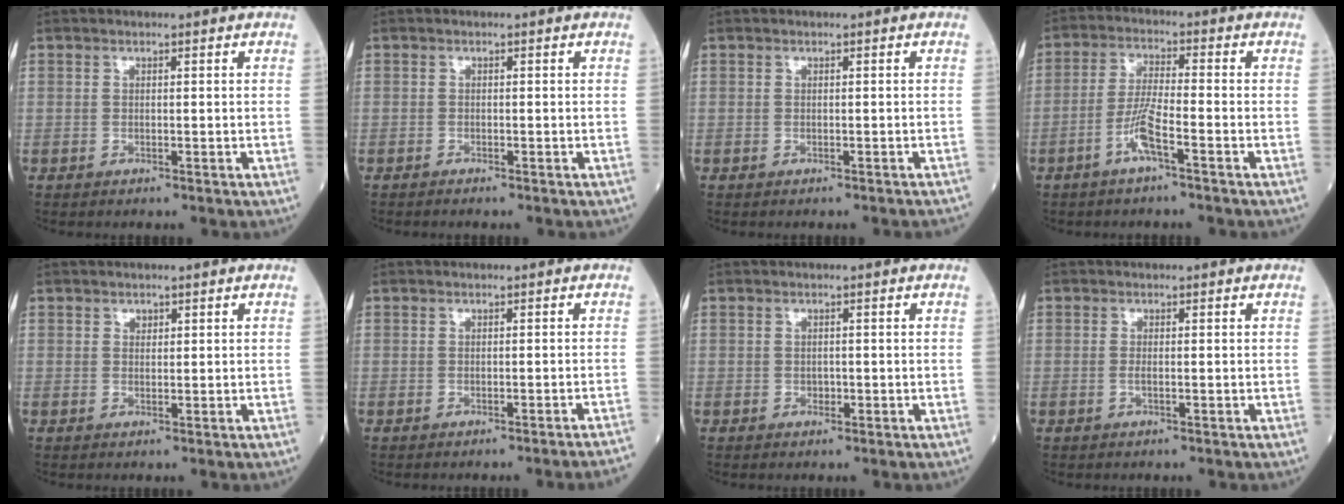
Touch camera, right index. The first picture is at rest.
{"total": 0.6, "force": [-0.5, -0.1, 0.2], "torque": [-0.008, -0.002, -0.011]}
{"total": 1.8, "force": [-1.7, -0.2, 0.5], "torque": [-0.002, -0.001, -0.018]}
{"total": 5.3, "force": [-2.7, 0.0, 4.6], "torque": [-0.095, 0.003, -0.057]}
{"total": 0.8, "force": [0.5, 0.6, 0.3], "torque": [-0.001, -0.003, 0.007]}
{"total": 4.8, "force": [-4.4, -1.3, 1.5], "torque": [-0.008, -0.013, -0.047]}
{"total": 0.7, "force": [-0.2, 0.6, 0.4], "torque": [-0.005, 0.001, -0.004]}
{"total": 0.7, "force": [-0.2, 0.0, 0.6], "torque": [-0.015, 0.000, -0.005]}